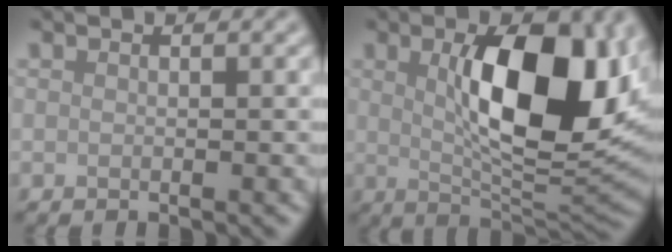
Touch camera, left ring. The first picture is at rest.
{"total": 11.6, "force": [1.7, 4.8, 10.4], "torque": [-0.164, 0.001, 0.040]}